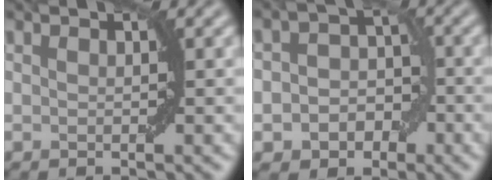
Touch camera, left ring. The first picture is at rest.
{"total": 4.6, "force": [-1.7, 3.7, 2.1], "torque": [0.000, 0.003, -0.039]}